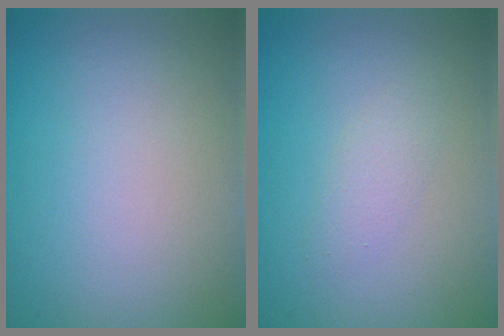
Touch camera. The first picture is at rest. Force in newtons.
{"total": 1.5, "press": 1.5, "slide": 0.1}